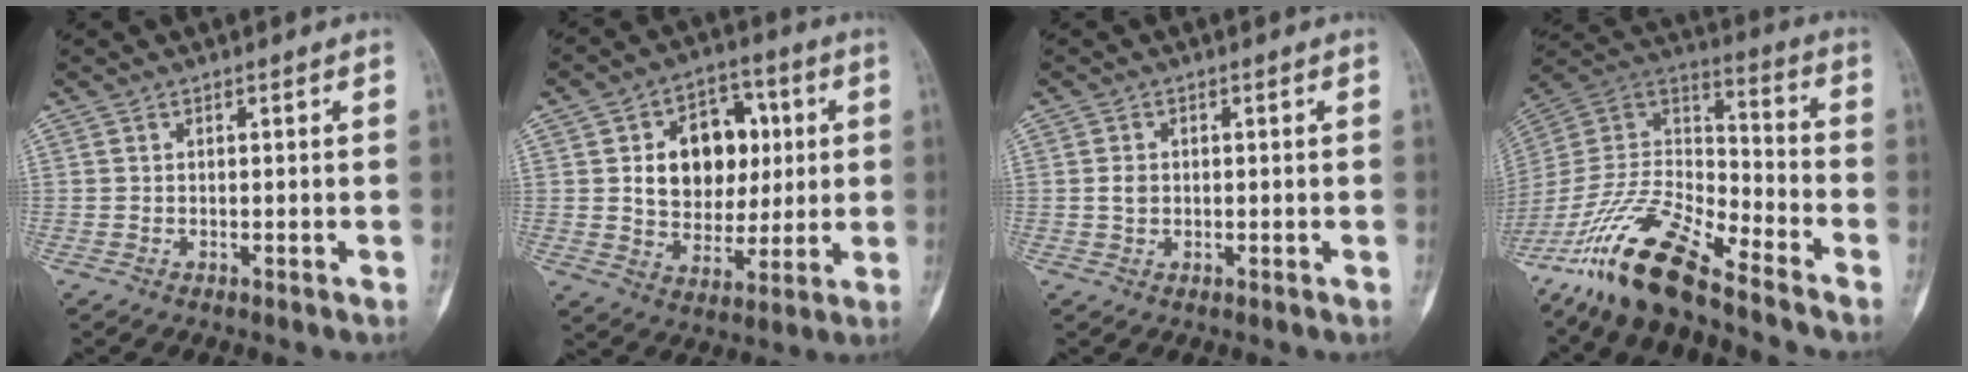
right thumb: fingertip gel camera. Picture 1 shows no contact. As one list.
[{"total": 15.5, "force": [2.9, 11.4, 10.0], "torque": [-0.098, 0.005, 0.051]}, {"total": 1.9, "force": [0.0, 1.5, 1.2], "torque": [-0.018, 0.002, 0.003]}, {"total": 19.5, "force": [-14.8, 5.2, 11.7], "torque": [-0.221, 0.073, -0.282]}]